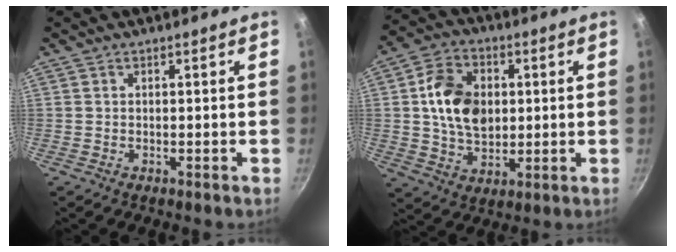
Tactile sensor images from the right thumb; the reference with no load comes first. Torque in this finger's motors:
{"motor_torque": [1.49, 1.34, 1.38, -0.76, 0.13]}